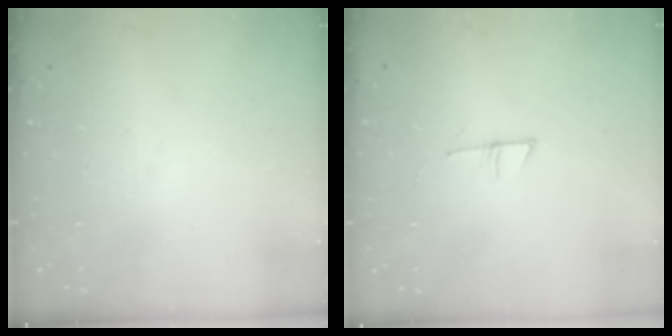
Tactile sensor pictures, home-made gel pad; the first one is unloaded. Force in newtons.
{"total": 4.7, "press": 4.7, "slide": 0.3}